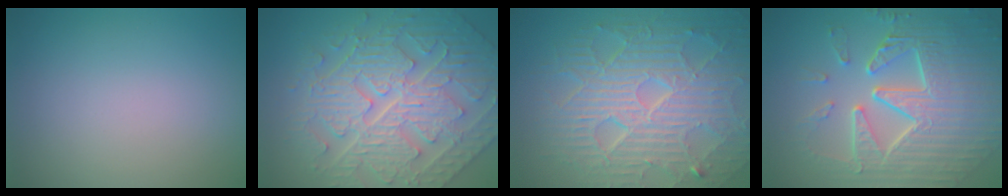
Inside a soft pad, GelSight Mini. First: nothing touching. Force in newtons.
{"total": 7.2, "press": 6.2, "slide": 3.7}
{"total": 10.5, "press": 6.7, "slide": 8.1}
{"total": 9.4, "press": 6.4, "slide": 6.9}